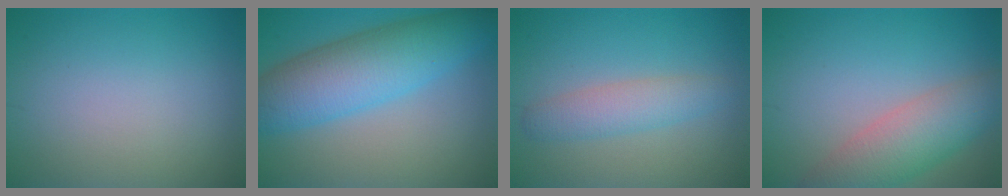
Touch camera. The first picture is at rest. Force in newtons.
{"total": 8.4, "press": 8.4, "slide": 0.2}
{"total": 3.0, "press": 3.0, "slide": 0.1}
{"total": 5.7, "press": 5.7, "slide": 0.3}